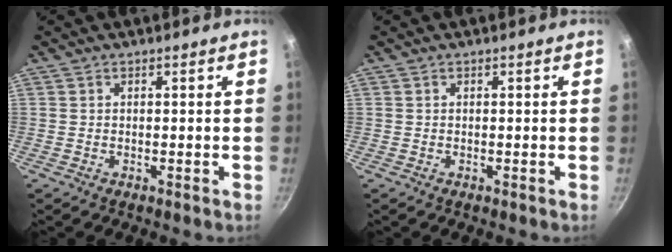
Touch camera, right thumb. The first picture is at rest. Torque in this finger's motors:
{"motor_torque": [-0.29, 0.08, 0.14, 0.12, 0.00]}